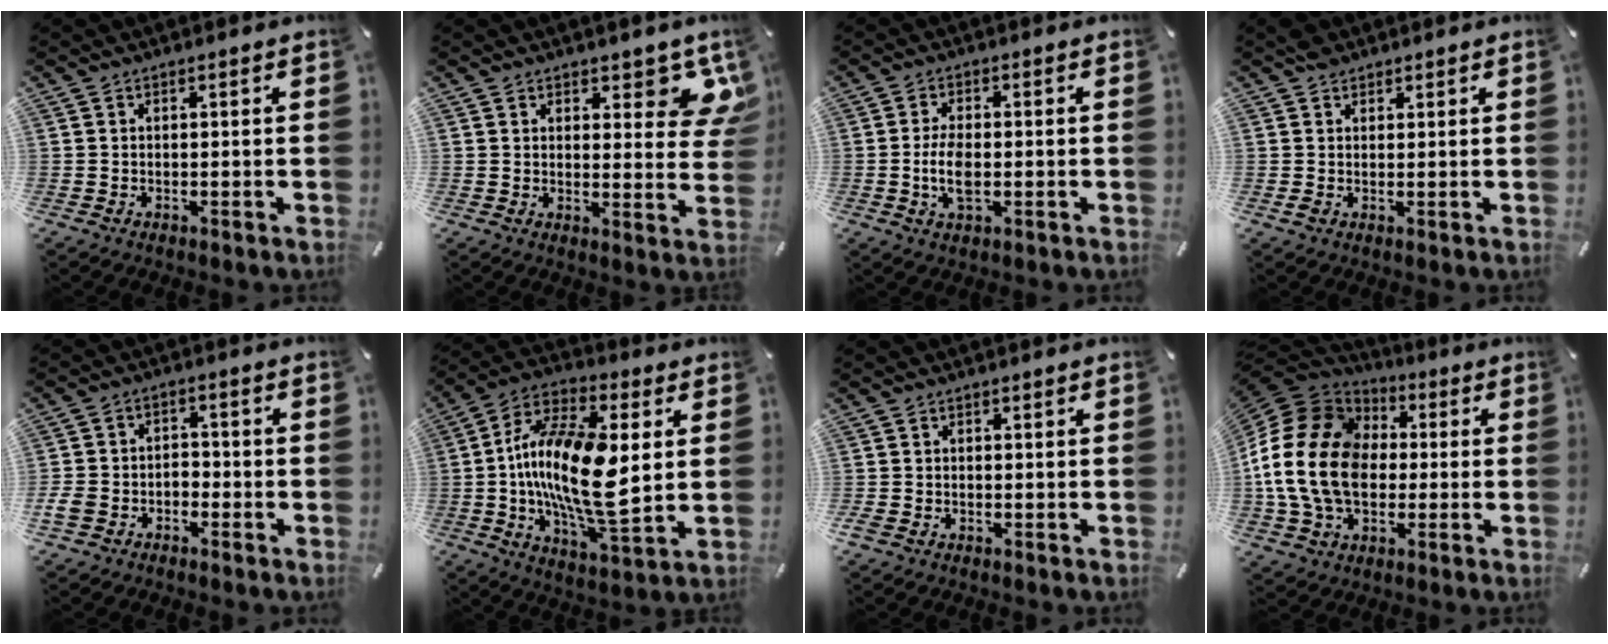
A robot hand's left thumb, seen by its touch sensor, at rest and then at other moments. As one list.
[{"total": 8.6, "force": [6.1, 4.3, 4.2], "torque": [-0.029, -0.048, 0.103]}, {"total": 6.1, "force": [-0.8, 2.6, 5.5], "torque": [-0.122, -0.004, -0.019]}, {"total": 3.3, "force": [1.8, 2.7, 0.7], "torque": [0.001, -0.001, 0.035]}, {"total": 5.2, "force": [-2.9, 3.8, 2.1], "torque": [-0.045, 0.016, -0.055]}, {"total": 20.9, "force": [1.1, 8.2, 19.2], "torque": [-0.394, -0.020, 0.011]}, {"total": 0.8, "force": [-0.4, 0.7, 0.1], "torque": [0.000, 0.005, -0.008]}, {"total": 20.2, "force": [-1.6, 15.9, 12.3], "torque": [-0.280, 0.022, -0.034]}]